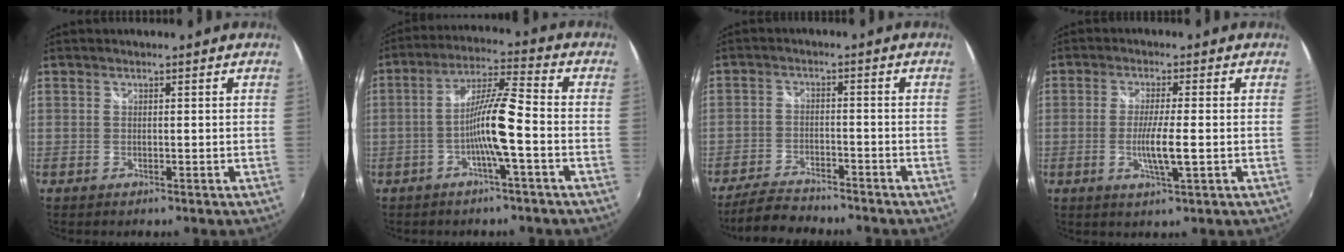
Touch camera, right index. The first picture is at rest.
{"total": 9.0, "force": [-3.2, -0.1, 8.4], "torque": [-0.167, 0.012, -0.061]}
{"total": 8.4, "force": [-7.5, 2.3, 3.0], "torque": [-0.090, -0.010, -0.125]}
{"total": 5.4, "force": [-1.2, 0.0, 5.3], "torque": [-0.097, -0.009, -0.024]}